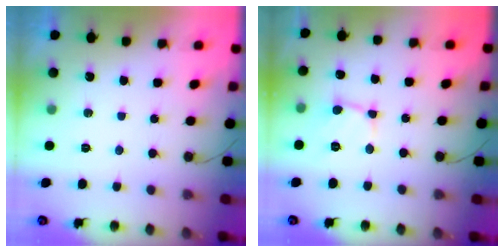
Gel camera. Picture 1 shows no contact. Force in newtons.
{"total": 2.6, "press": 2.6, "slide": 0.2}